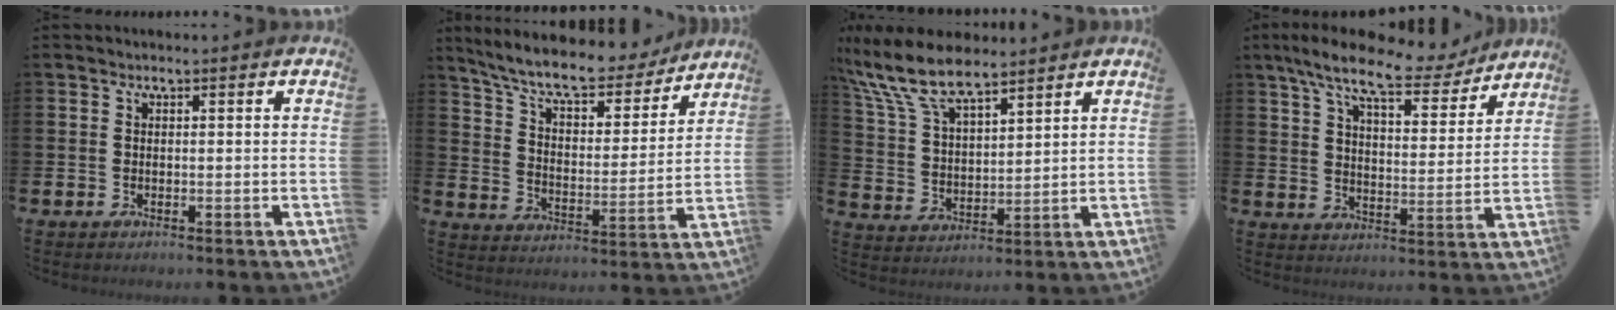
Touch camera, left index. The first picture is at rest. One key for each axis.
{"total": 9.2, "fx": 8.4, "fy": 1.9, "fz": 3.3, "tx": -0.097, "ty": -0.055, "tz": 0.144}
{"total": 9.7, "fx": 8.2, "fy": 3.0, "fz": 4.3, "tx": -0.117, "ty": -0.029, "tz": 0.151}
{"total": 10.6, "fx": 8.9, "fy": 2.7, "fz": 5.1, "tx": -0.113, "ty": -0.045, "tz": 0.152}